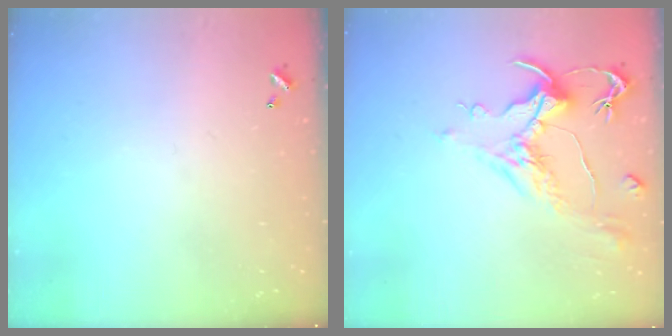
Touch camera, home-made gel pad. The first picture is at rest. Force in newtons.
{"total": 1.7, "press": 0.9, "slide": 1.5}